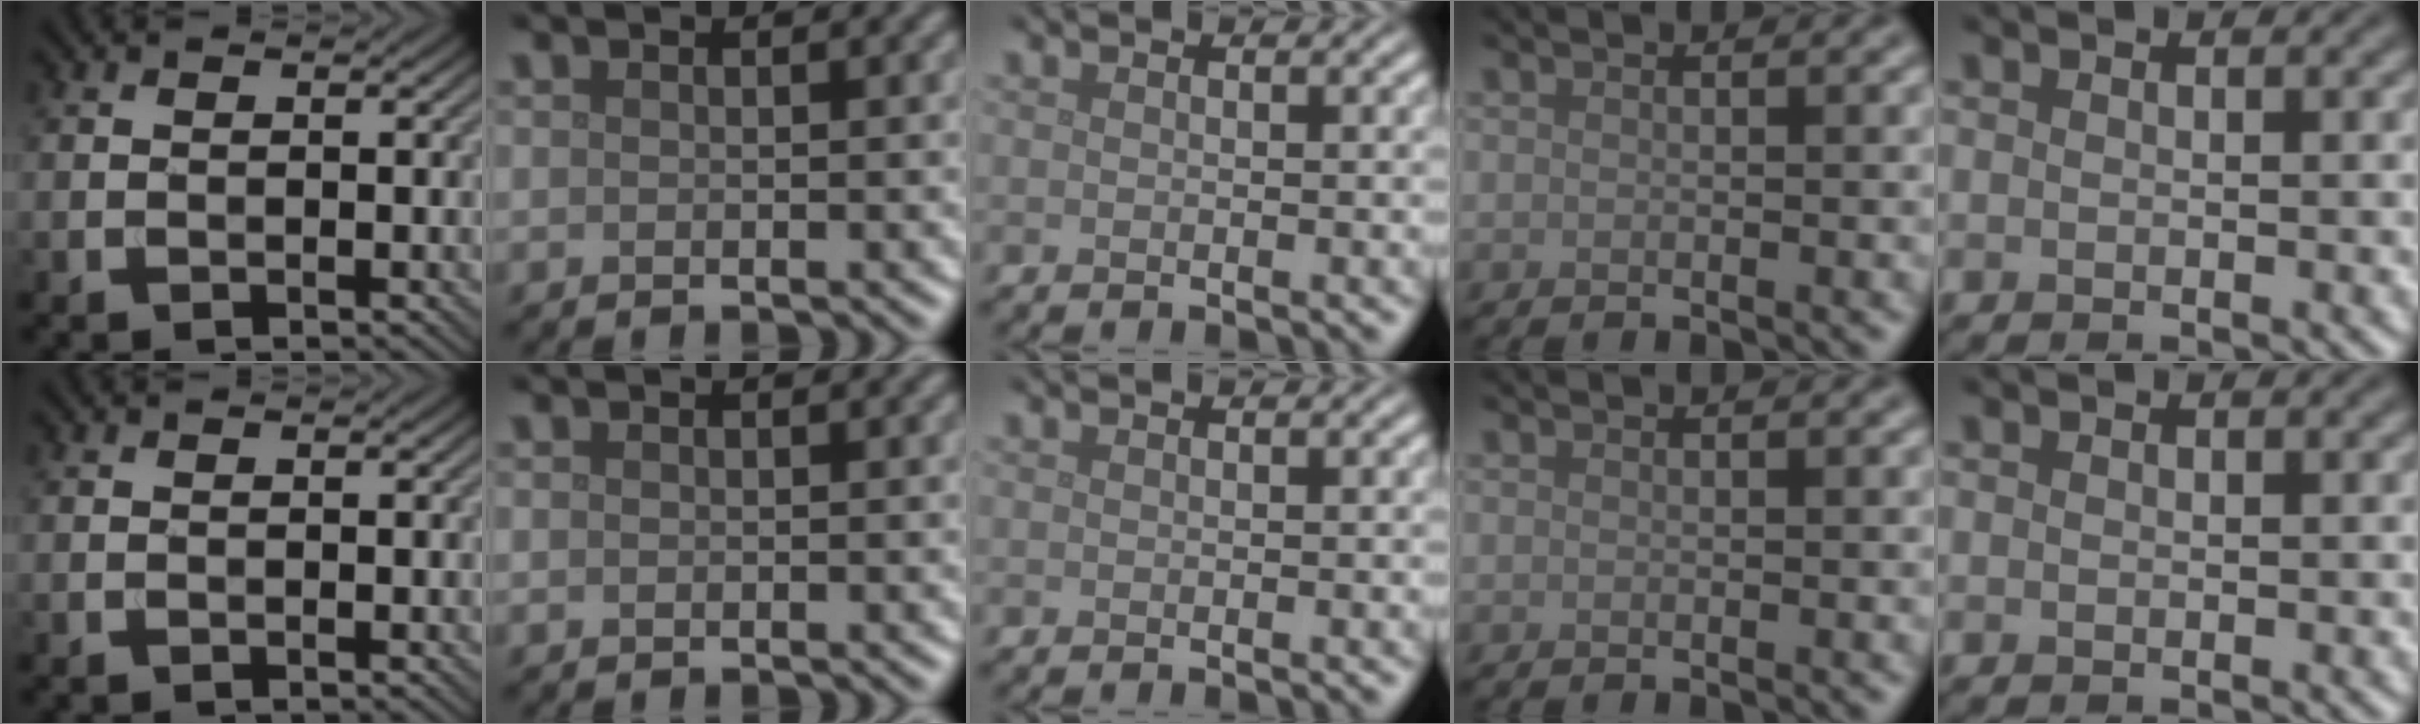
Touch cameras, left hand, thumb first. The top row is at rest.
{}